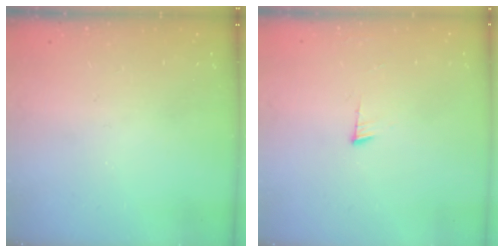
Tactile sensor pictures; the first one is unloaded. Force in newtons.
{"total": 3.5, "press": 3.5, "slide": 0.5}